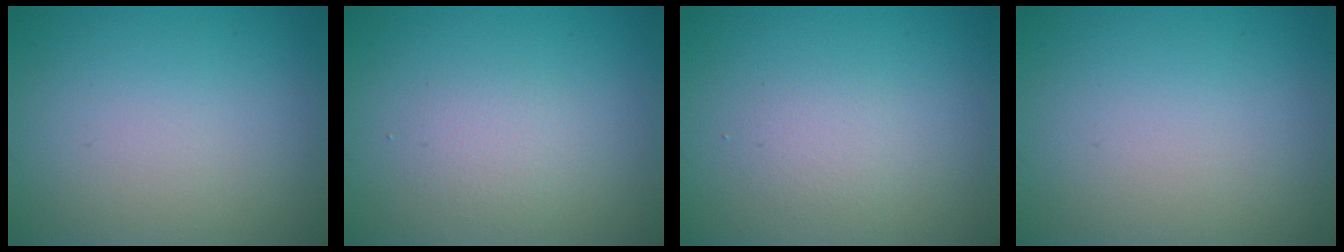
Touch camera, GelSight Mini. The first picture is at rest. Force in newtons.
{"total": 1.6, "press": 1.6, "slide": 0.1}
{"total": 1.3, "press": 1.3, "slide": 0.1}
{"total": 0.0}